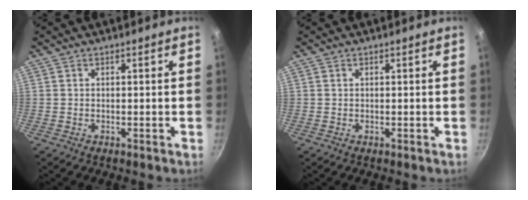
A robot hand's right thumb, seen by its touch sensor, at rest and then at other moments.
{"total": 0.0}